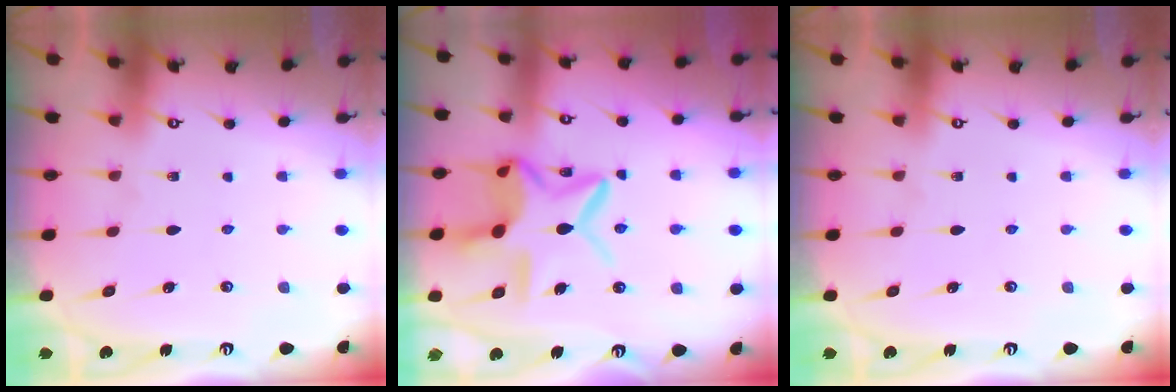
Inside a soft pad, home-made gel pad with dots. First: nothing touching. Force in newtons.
{"total": 13.5, "press": 13.5, "slide": 1.2}
{"total": 0.0}